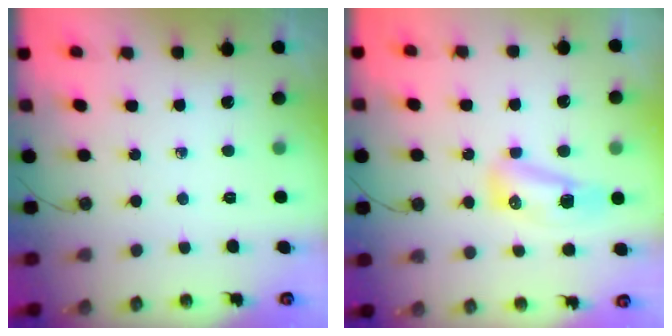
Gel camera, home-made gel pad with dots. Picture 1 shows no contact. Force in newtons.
{"total": 9.0, "press": 8.9, "slide": 1.8}